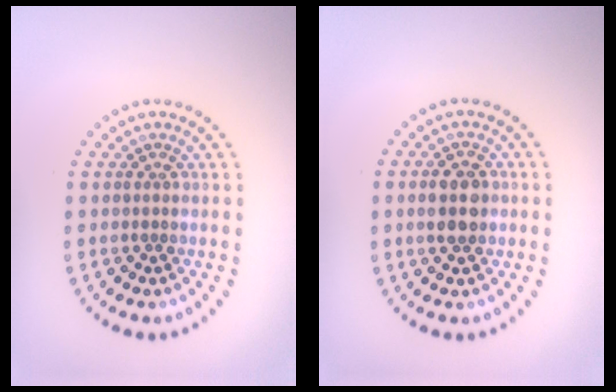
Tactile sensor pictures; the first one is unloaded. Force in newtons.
{"total": 3.2, "press": 3.2, "slide": 0.0}